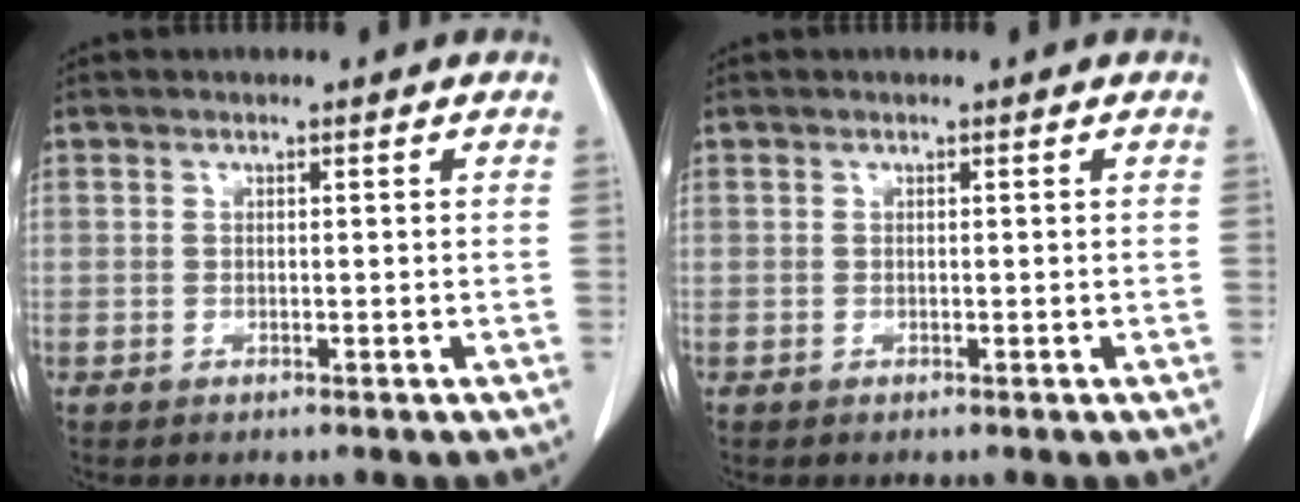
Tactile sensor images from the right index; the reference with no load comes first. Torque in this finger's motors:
{"motor_torque": [0.00, 0.00, 0.00, -0.01]}